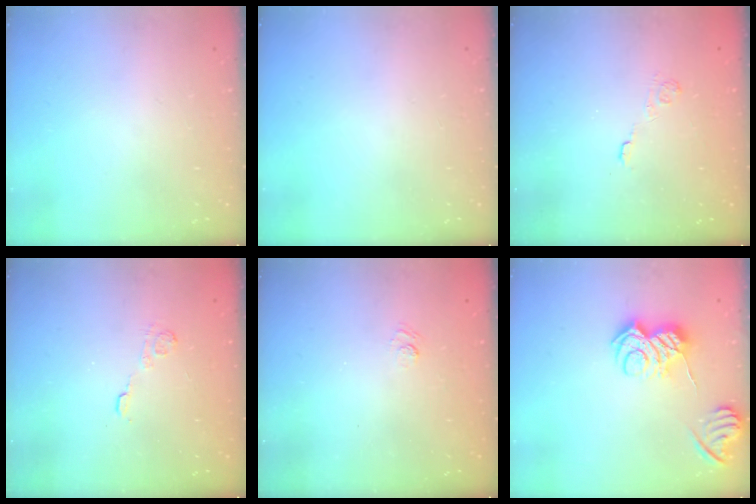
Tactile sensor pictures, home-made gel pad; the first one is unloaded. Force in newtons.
{"total": 0.0}
{"total": 2.2, "press": 1.7, "slide": 1.4}
{"total": 2.7, "press": 2.3, "slide": 1.4}
{"total": 2.6, "press": 2.3, "slide": 1.1}
{"total": 8.9, "press": 8.9, "slide": 0.9}